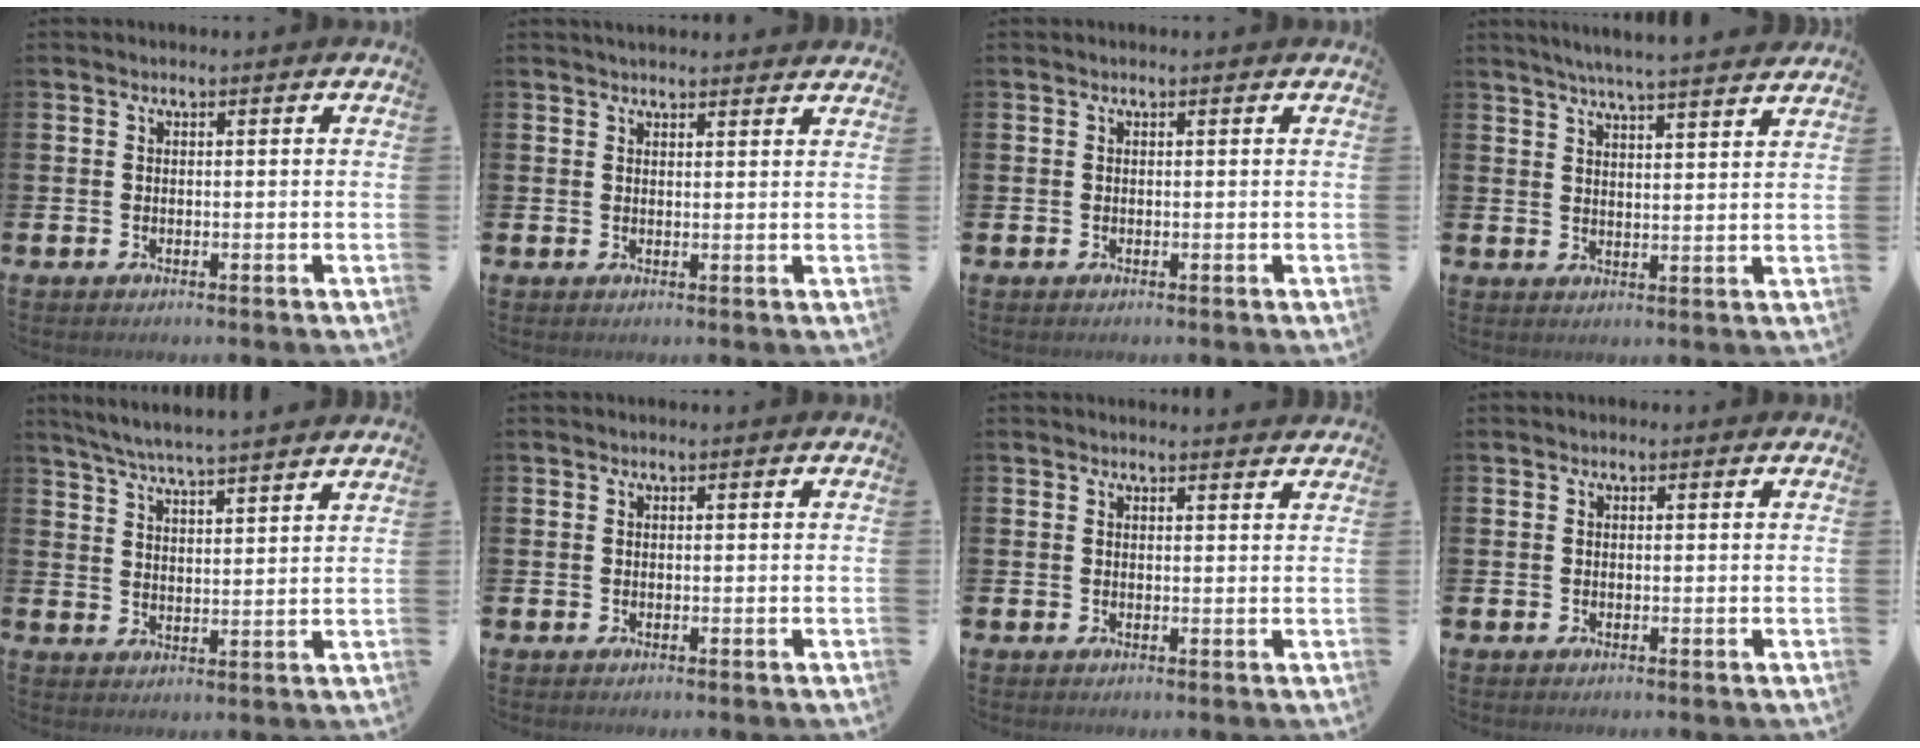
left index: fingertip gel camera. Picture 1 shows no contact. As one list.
[{"total": 2.4, "force": [2.4, 0.2, 0.1], "torque": [0.003, -0.011, 0.042]}, {"total": 0.0}, {"total": 5.6, "force": [5.4, -0.6, 1.3], "torque": [-0.033, -0.031, 0.093]}, {"total": 6.1, "force": [5.9, -0.4, 1.4], "torque": [-0.051, -0.038, 0.104]}, {"total": 0.0}, {"total": 1.7, "force": [1.7, 0.0, -0.1], "torque": [0.013, -0.013, 0.027]}, {"total": 0.0}]